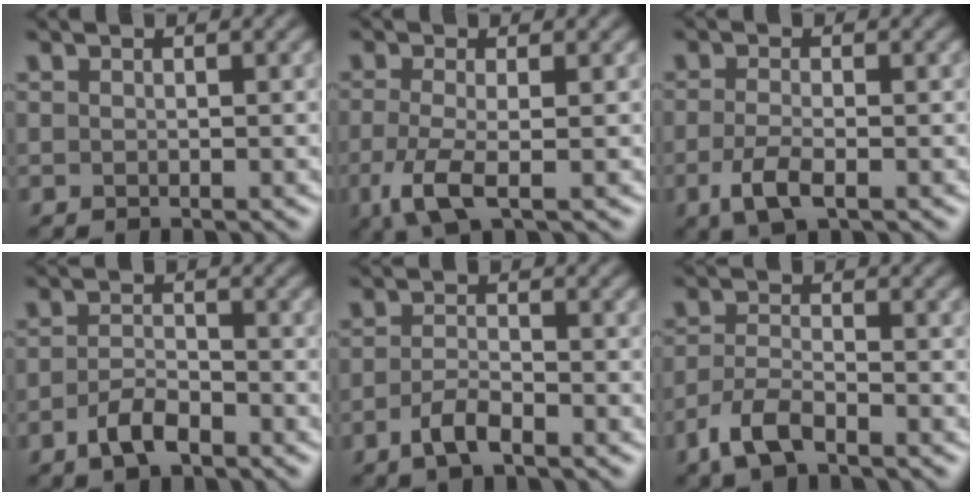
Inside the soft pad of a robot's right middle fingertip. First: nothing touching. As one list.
[{"total": 4.0, "force": [-1.4, 1.2, 3.6], "torque": [-0.085, -0.011, -0.031]}, {"total": 3.0, "force": [-1.2, 1.1, 2.6], "torque": [-0.062, -0.006, -0.028]}, {"total": 3.0, "force": [-1.8, 1.3, 2.0], "torque": [-0.042, 0.002, -0.037]}, {"total": 2.6, "force": [-1.5, 0.9, 2.0], "torque": [-0.045, 0.000, -0.034]}, {"total": 3.6, "force": [-2.5, 1.3, 2.3], "torque": [-0.053, -0.001, -0.057]}]